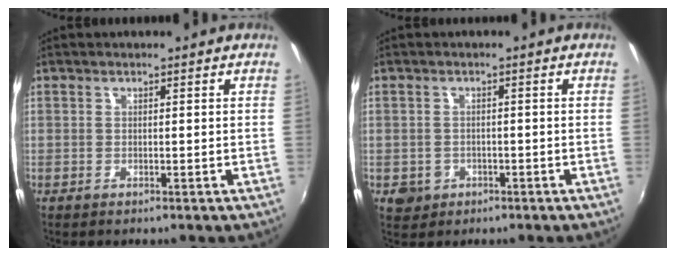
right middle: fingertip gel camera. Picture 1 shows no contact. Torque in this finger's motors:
{"motor_torque": [0.23, -0.22, 0.05, 0.01]}